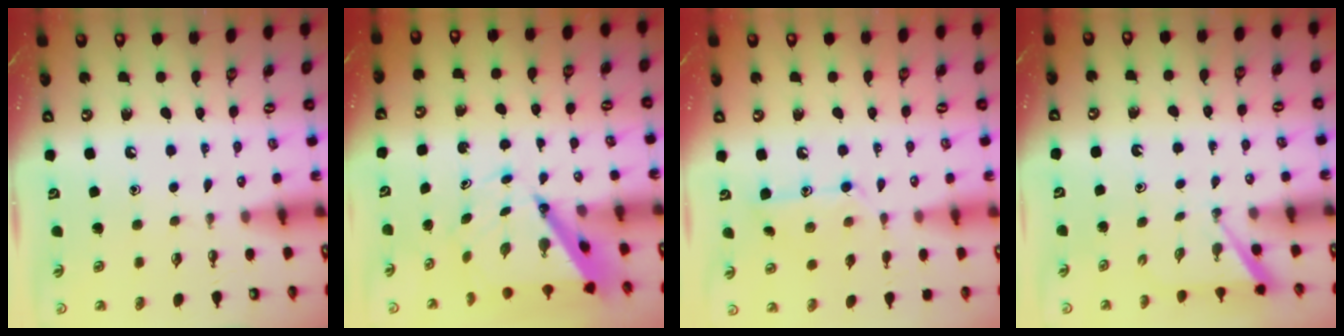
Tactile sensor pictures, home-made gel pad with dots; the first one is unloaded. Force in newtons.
{"total": 7.3, "press": 7.3, "slide": 0.7}
{"total": 10.4, "press": 10.4, "slide": 0.2}
{"total": 2.3, "press": 2.3, "slide": 0.3}